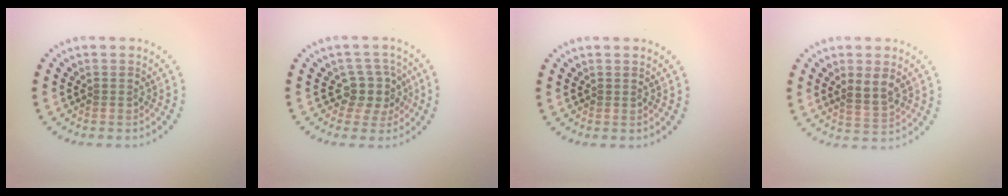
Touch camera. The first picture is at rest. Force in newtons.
{"total": 2.8, "press": 2.3, "slide": 1.6}
{"total": 0.0}
{"total": 2.6, "press": 2.5, "slide": 0.7}